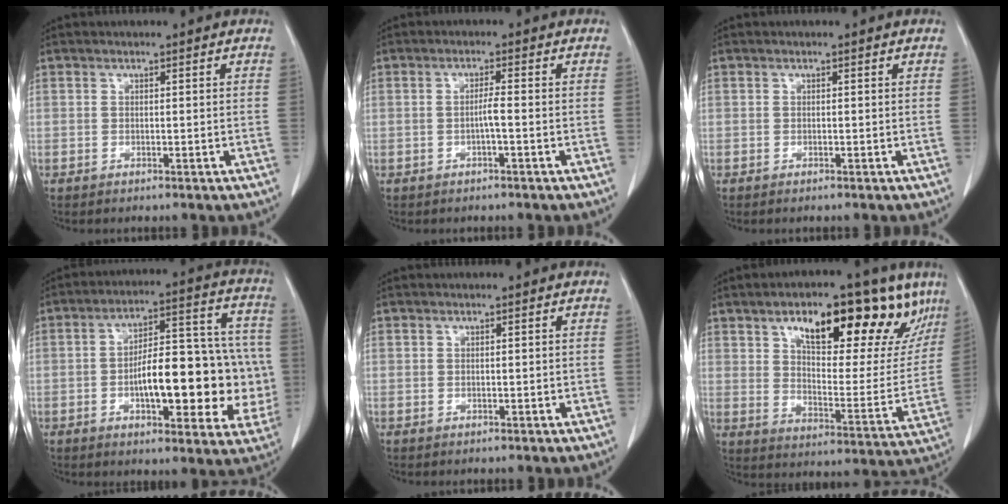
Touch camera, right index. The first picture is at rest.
{"total": 2.3, "force": [-0.6, 0.3, 2.2], "torque": [-0.043, 0.003, -0.009]}
{"total": 0.5, "force": [-0.2, 0.3, 0.4], "torque": [-0.011, -0.001, -0.003]}
{"total": 20.4, "force": [-3.1, 7.7, 18.7], "torque": [-0.223, 0.042, -0.033]}
{"total": 0.0}
{"total": 25.1, "force": [14.5, 9.0, 18.4], "torque": [-0.263, 0.025, 0.209]}